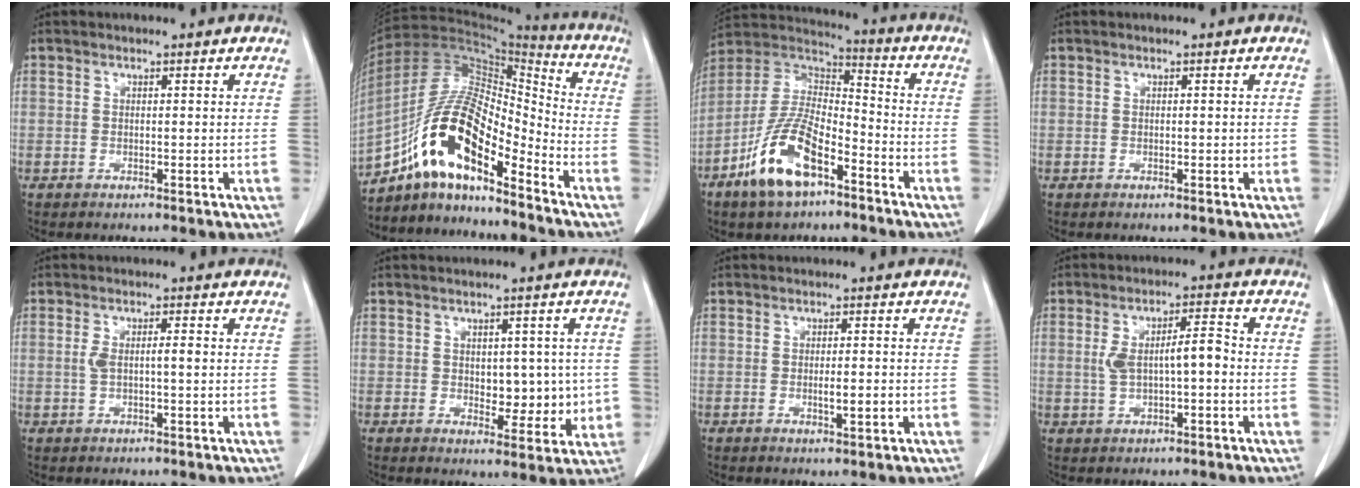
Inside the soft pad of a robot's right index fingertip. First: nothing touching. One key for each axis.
{"total": 15.4, "fx": -9.6, "fy": 4.0, "fz": 11.3, "tx": -0.222, "ty": 0.031, "tz": -0.171}
{"total": 13.8, "fx": -7.4, "fy": 5.0, "fz": 10.5, "tx": -0.219, "ty": 0.004, "tz": -0.138}
{"total": 0.5, "fx": -0.1, "fy": 0.3, "fz": 0.4, "tx": -0.009, "ty": 0.001, "tz": 0.000}
{"total": 3.0, "fx": 0.1, "fy": 0.7, "fz": 2.9, "tx": -0.059, "ty": 0.013, "tz": 0.008}
{"total": 6.0, "fx": 0.1, "fy": 3.6, "fz": 4.8, "tx": -0.051, "ty": 0.001, "tz": 0.012}
{"total": 2.4, "fx": -0.5, "fy": 0.4, "fz": 2.3, "tx": -0.045, "ty": -0.004, "tz": -0.006}
{"total": 6.5, "fx": -0.1, "fy": 2.0, "fz": 6.2, "tx": -0.117, "ty": 0.023, "tz": 0.005}